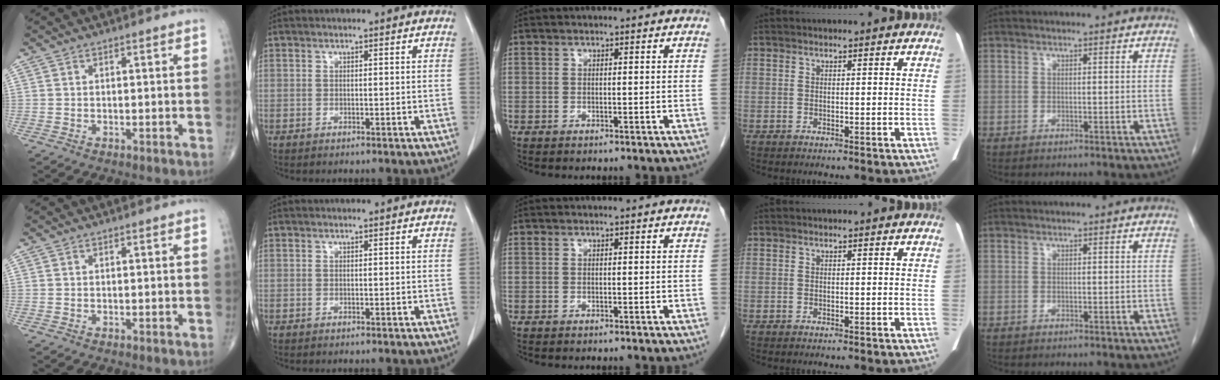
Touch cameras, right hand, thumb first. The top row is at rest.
{}